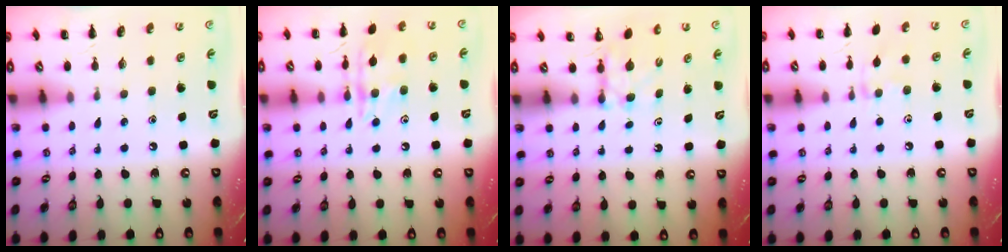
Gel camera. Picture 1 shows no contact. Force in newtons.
{"total": 12.9, "press": 12.9, "slide": 0.6}
{"total": 3.5, "press": 3.3, "slide": 1.1}
{"total": 5.0, "press": 4.9, "slide": 1.0}